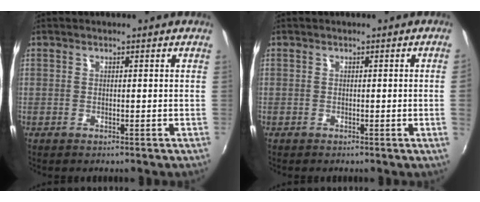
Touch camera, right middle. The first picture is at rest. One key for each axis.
{"total": 1.4, "fx": 0.1, "fy": -0.8, "fz": 1.2, "tx": -0.009, "ty": -0.011, "tz": 0.003}